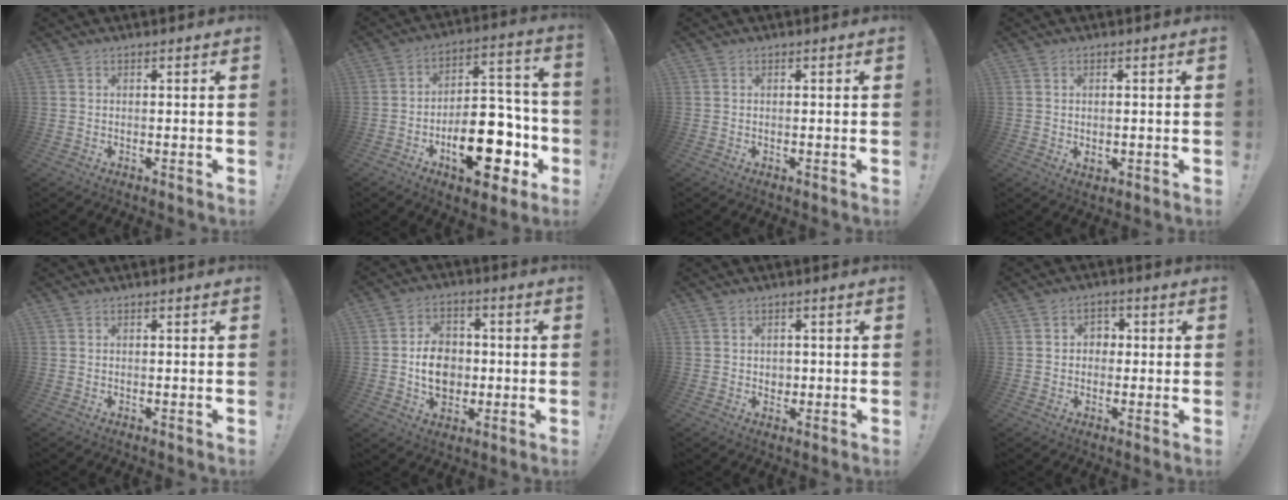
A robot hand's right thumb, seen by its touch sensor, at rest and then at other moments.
{"total": 21.3, "force": [-8.6, 11.5, 15.8], "torque": [-0.204, 0.066, -0.118]}
{"total": 0.0}
{"total": 1.5, "force": [0.2, 0.7, 1.2], "torque": [-0.014, -0.001, 0.003]}
{"total": 0.0}
{"total": 11.3, "force": [-1.2, 9.2, 6.5], "torque": [-0.097, 0.012, -0.018]}
{"total": 2.1, "force": [0.3, 2.0, 0.4], "torque": [-0.003, 0.001, 0.004]}
{"total": 3.7, "force": [0.3, 3.4, 1.5], "torque": [-0.022, 0.001, 0.003]}